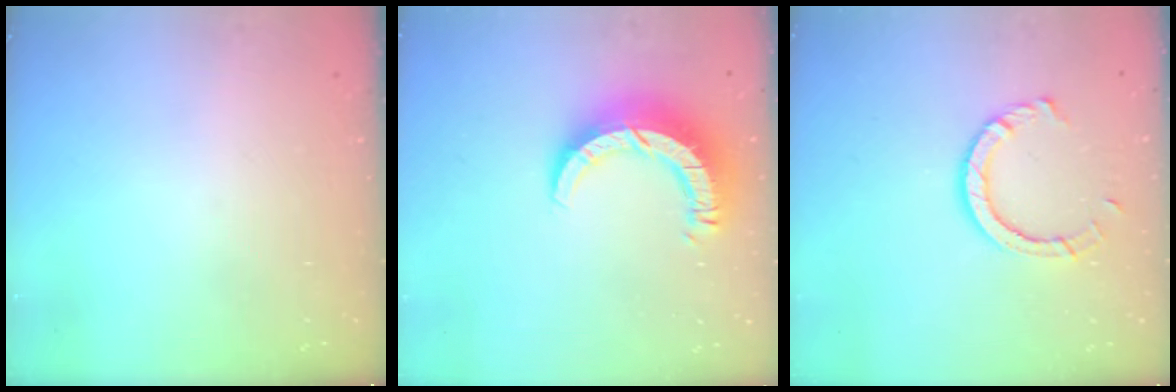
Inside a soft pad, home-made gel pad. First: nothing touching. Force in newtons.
{"total": 11.0, "press": 11.0, "slide": 1.0}
{"total": 7.8, "press": 7.7, "slide": 0.7}